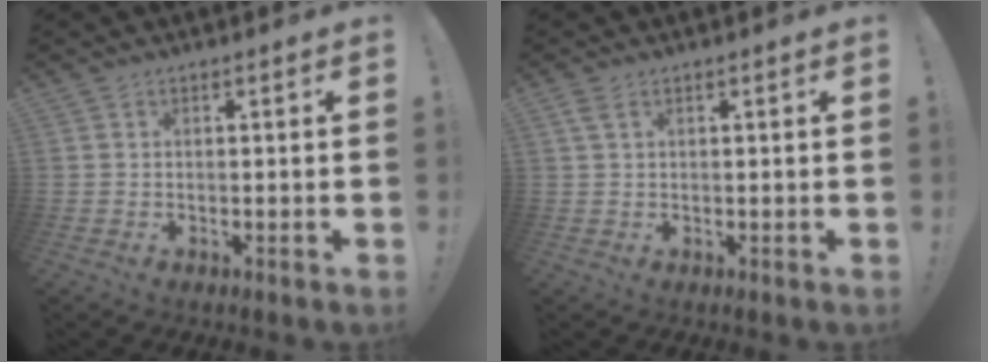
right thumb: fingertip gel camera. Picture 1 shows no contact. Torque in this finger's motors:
{"motor_torque": [0.00, -0.01, 0.11, 0.13, 0.17]}